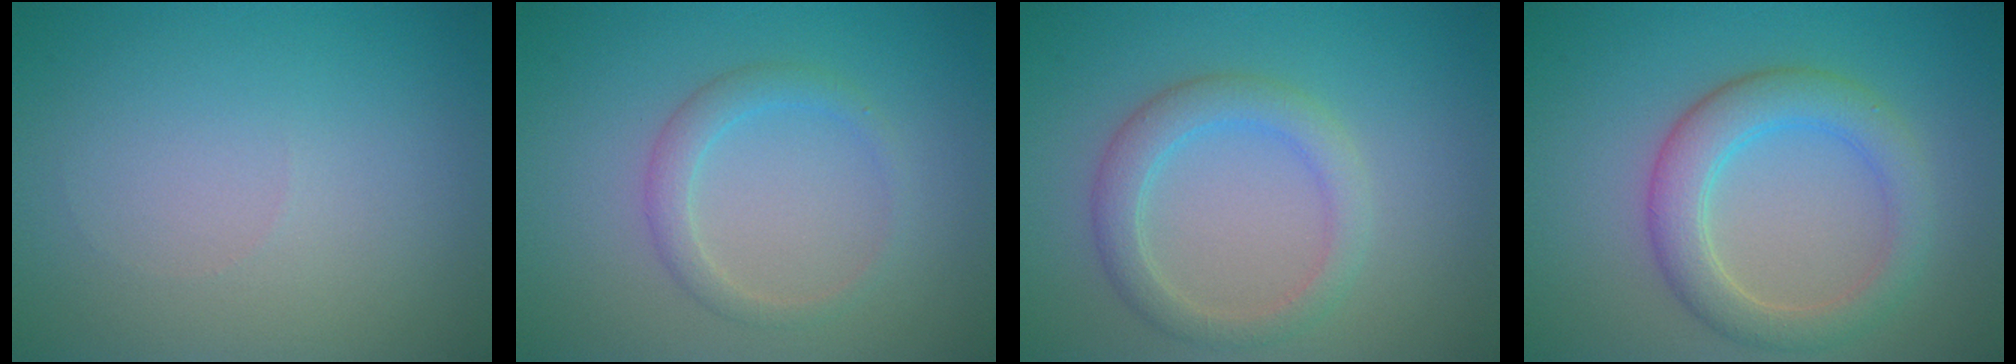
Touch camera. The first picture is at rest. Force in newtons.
{"total": 2.0, "press": 2.0, "slide": 0.1}
{"total": 3.1, "press": 3.1, "slide": 0.1}
{"total": 4.5, "press": 4.5, "slide": 0.6}